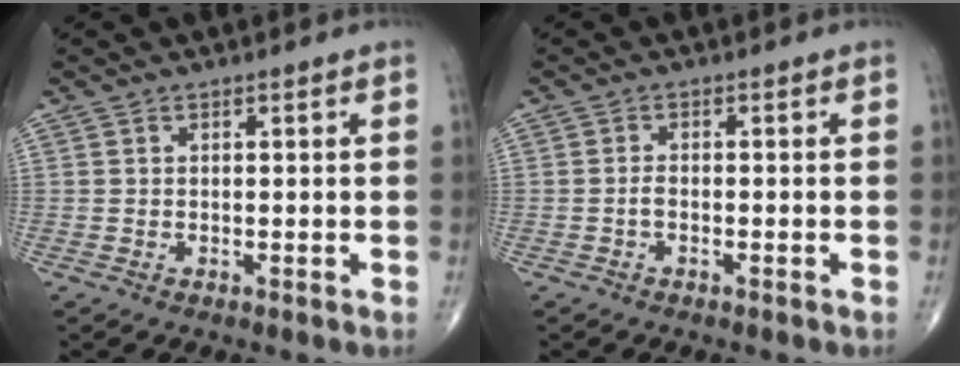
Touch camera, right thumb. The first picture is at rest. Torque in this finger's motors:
{"motor_torque": [-0.26, 0.05, 0.07, 0.16, -0.02]}